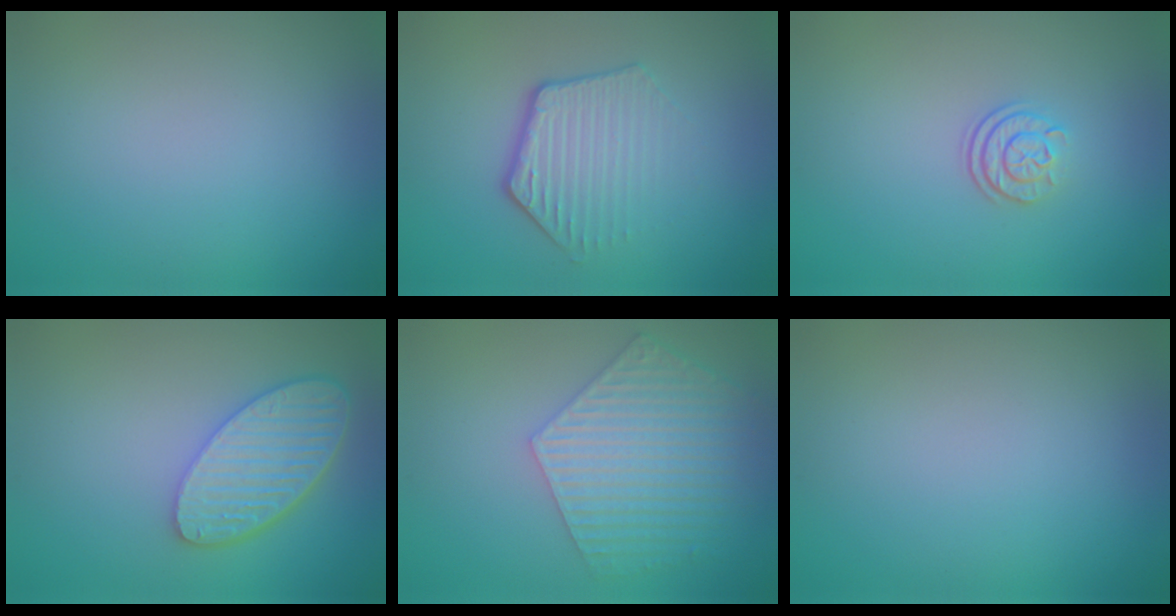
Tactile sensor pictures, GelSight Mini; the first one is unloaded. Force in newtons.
{"total": 3.8, "press": 2.9, "slide": 2.5}
{"total": 2.3, "press": 1.7, "slide": 1.6}
{"total": 5.6, "press": 4.8, "slide": 2.8}
{"total": 6.1, "press": 4.7, "slide": 3.9}
{"total": 0.0}